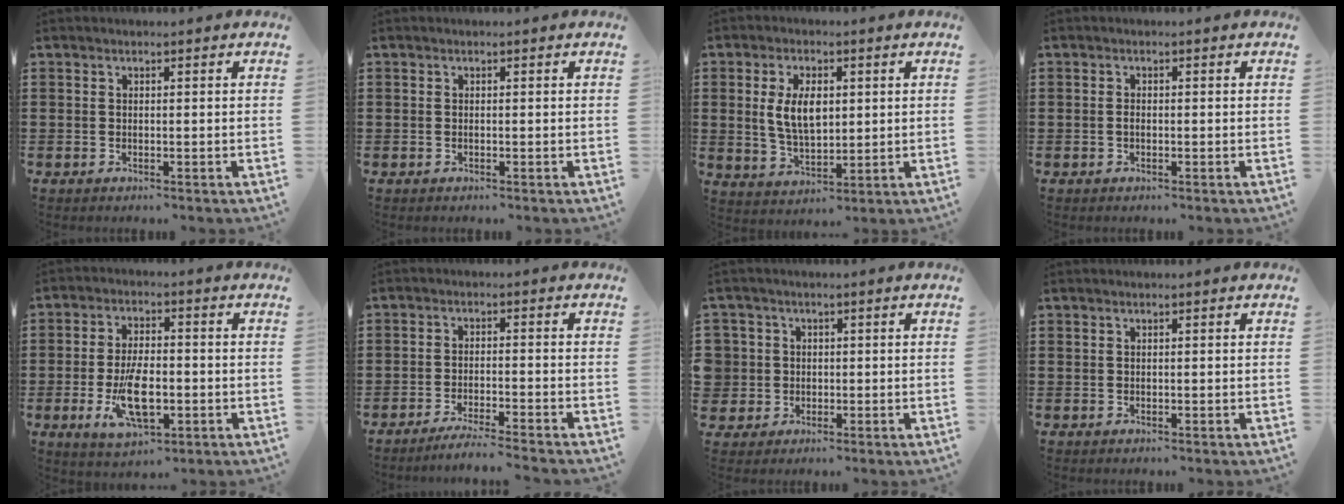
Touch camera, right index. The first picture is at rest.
{"total": 0.0}
{"total": 7.0, "force": [1.2, 3.8, 5.8], "torque": [-0.117, 0.007, 0.017]}
{"total": 0.8, "force": [-0.3, 0.4, 0.7], "torque": [-0.015, -0.003, -0.004]}
{"total": 8.9, "force": [-2.3, 3.9, 7.6], "torque": [-0.167, -0.008, -0.043]}
{"total": 3.2, "force": [-3.0, -0.5, 1.0], "torque": [-0.016, -0.005, -0.058]}
{"total": 3.9, "force": [0.1, 3.9, 0.2], "torque": [-0.032, 0.011, -0.004]}
{"total": 0.0}